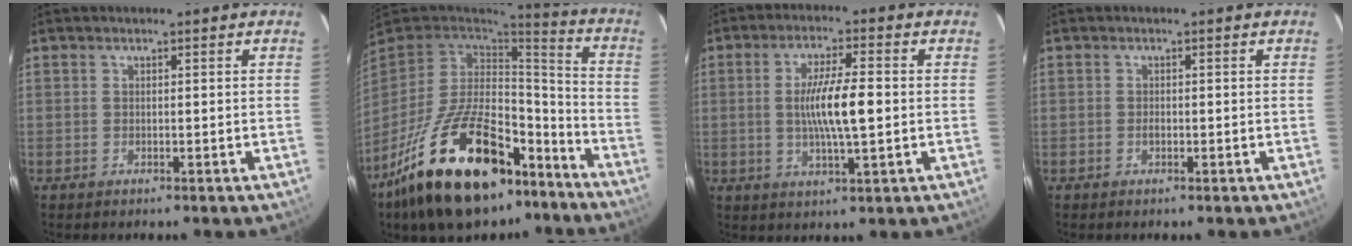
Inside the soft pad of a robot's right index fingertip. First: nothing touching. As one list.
[{"total": 28.3, "force": [-17.3, 13.4, 18.0], "torque": [-0.344, -0.005, -0.262]}, {"total": 8.9, "force": [-0.2, 1.3, 8.8], "torque": [-0.158, -0.003, -0.001]}, {"total": 0.9, "force": [-0.3, 0.6, 0.6], "torque": [-0.011, 0.002, -0.006]}]